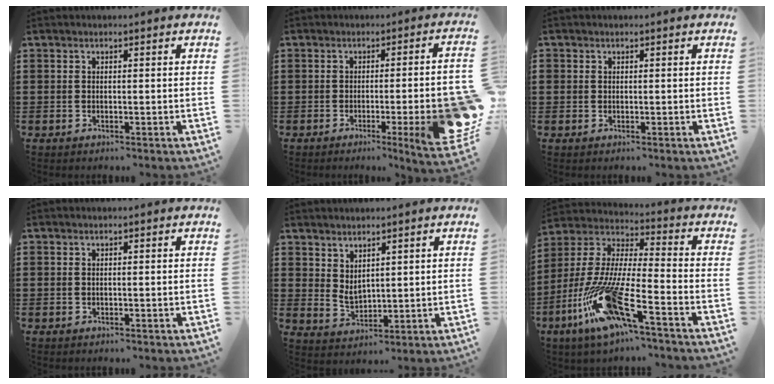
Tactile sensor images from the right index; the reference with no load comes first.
{"total": 9.4, "force": [-2.4, 1.1, 9.0], "torque": [-0.111, -0.022, -0.036]}
{"total": 0.6, "force": [0.1, 0.6, 0.0], "torque": [0.000, 0.005, 0.002]}
{"total": 0.0}
{"total": 2.9, "force": [2.3, 1.3, 1.0], "torque": [-0.027, -0.005, 0.044]}
{"total": 16.1, "force": [-10.5, 2.1, 12.0], "torque": [-0.256, 0.001, -0.195]}